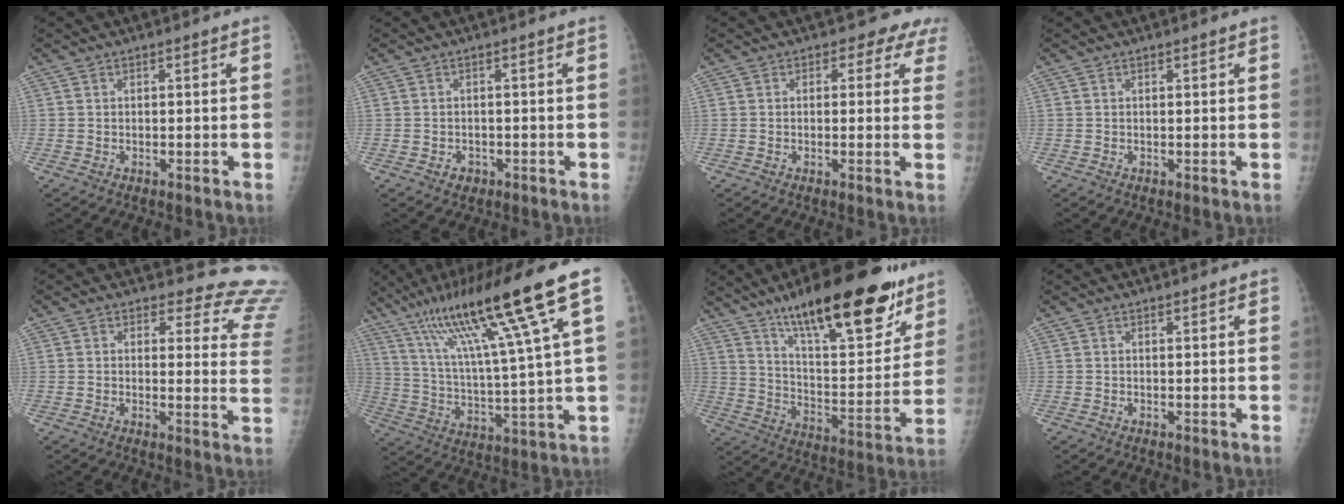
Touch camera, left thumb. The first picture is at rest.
{"total": 1.4, "force": [-0.5, 1.2, 0.5], "torque": [-0.002, 0.002, -0.004]}
{"total": 3.7, "force": [2.6, 2.5, 1.0], "torque": [0.021, -0.012, 0.012]}
{"total": 0.5, "force": [0.4, 0.0, 0.2], "torque": [-0.008, -0.003, 0.008]}
{"total": 14.3, "force": [13.9, 3.6, 0.7], "torque": [0.053, -0.145, 0.107]}
{"total": 21.6, "force": [11.7, 1.1, 18.1], "torque": [-0.309, -0.020, 0.198]}
{"total": 26.9, "force": [17.9, 8.1, 18.5], "torque": [-0.243, -0.070, 0.285]}
{"total": 0.8, "force": [0.7, 0.1, 0.3], "torque": [-0.005, -0.004, 0.011]}